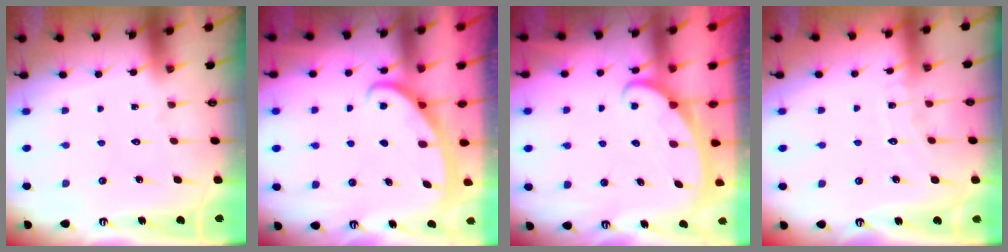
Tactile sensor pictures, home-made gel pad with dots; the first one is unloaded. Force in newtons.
{"total": 2.8, "press": 2.8, "slide": 0.4}
{"total": 2.5, "press": 2.5, "slide": 0.4}
{"total": 5.6, "press": 5.6, "slide": 0.5}